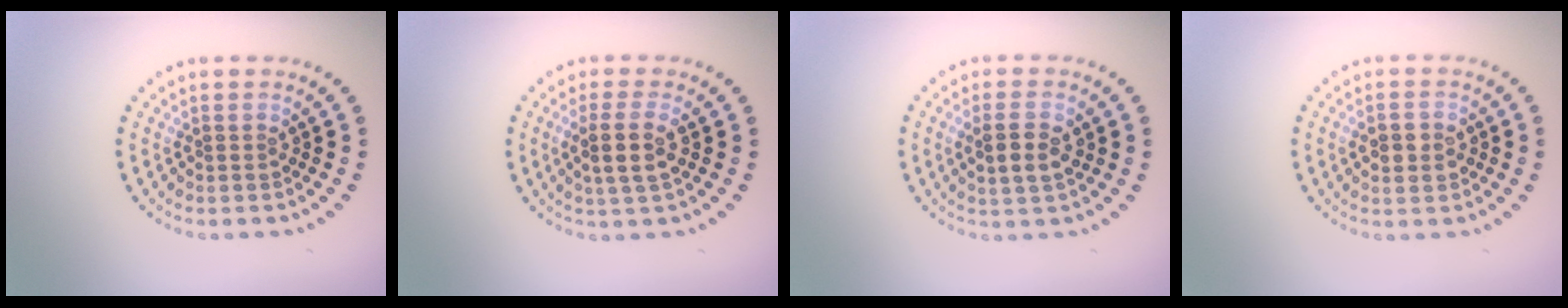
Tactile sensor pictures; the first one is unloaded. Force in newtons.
{"total": 3.0, "press": 2.7, "slide": 1.3}
{"total": 2.9, "press": 2.8, "slide": 0.7}
{"total": 3.1, "press": 3.1, "slide": 0.4}